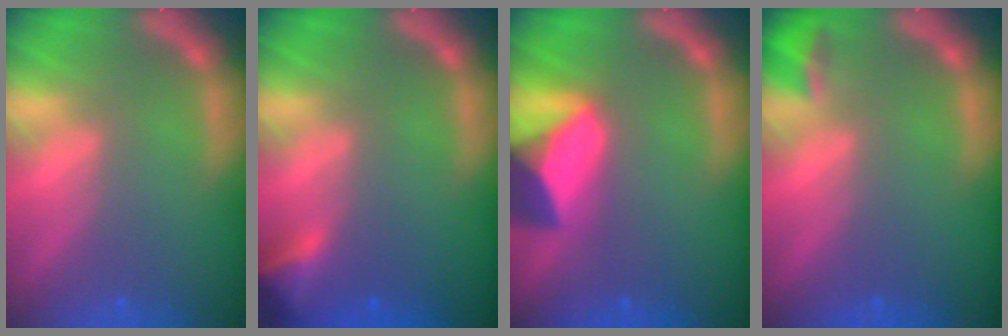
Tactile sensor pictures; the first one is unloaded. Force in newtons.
{"total": 2.9}
{"total": 8.4}
{"total": 1.9}